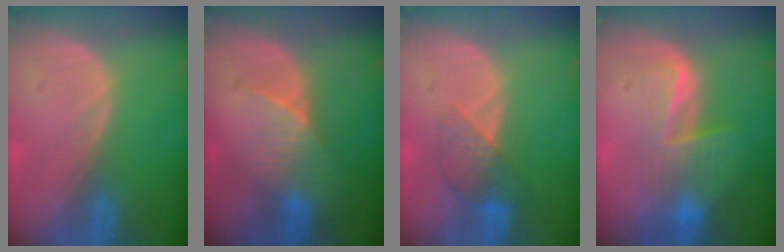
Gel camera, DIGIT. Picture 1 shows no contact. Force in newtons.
{"total": 4.9, "press": 4.7, "slide": 1.3}
{"total": 4.2, "press": 4.2, "slide": 0.4}
{"total": 6.9, "press": 6.5, "slide": 2.3}